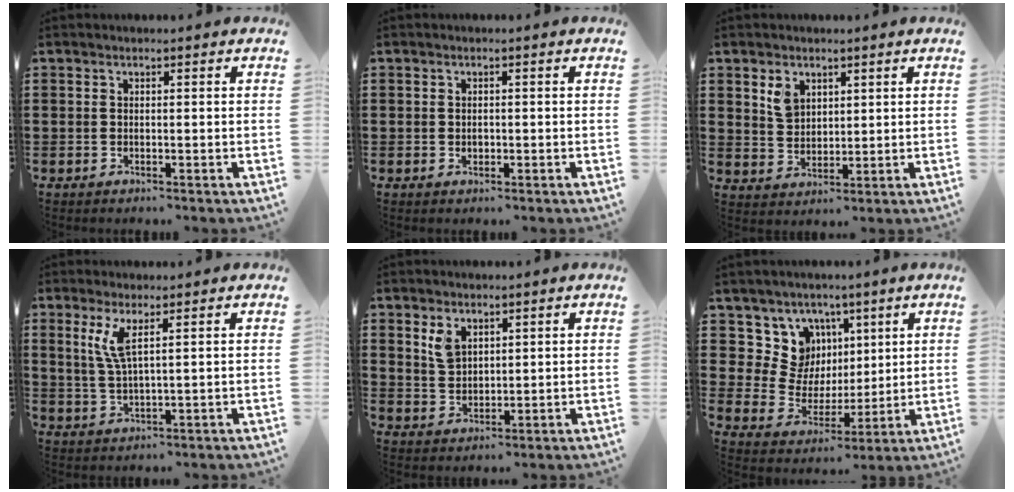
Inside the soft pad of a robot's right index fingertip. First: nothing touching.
{"total": 0.7, "force": [0.0, 0.6, 0.5], "torque": [-0.010, 0.003, 0.000]}
{"total": 3.9, "force": [2.2, 2.8, 1.6], "torque": [-0.033, 0.006, 0.040]}
{"total": 4.3, "force": [2.1, 0.7, 3.7], "torque": [-0.087, -0.002, 0.033]}
{"total": 3.6, "force": [2.2, 2.3, 1.8], "torque": [-0.043, 0.007, 0.040]}
{"total": 9.1, "force": [3.5, 8.3, 1.4], "torque": [-0.063, -0.034, 0.070]}